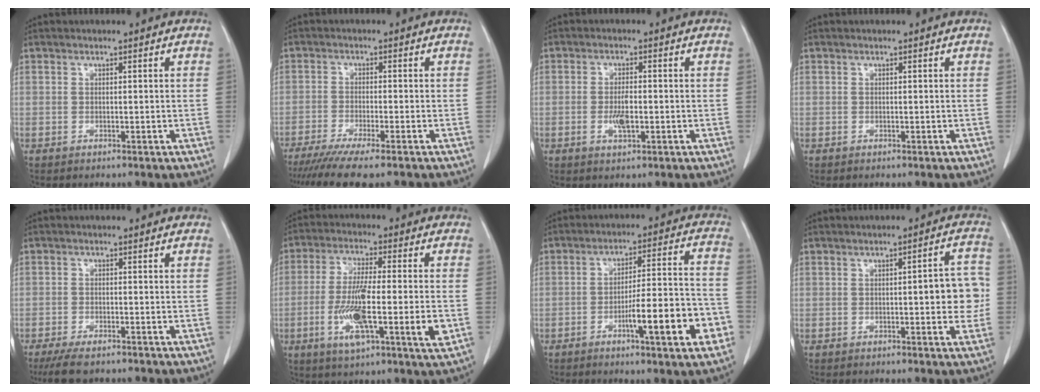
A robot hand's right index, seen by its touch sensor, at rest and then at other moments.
{"total": 9.1, "force": [-7.4, 0.2, 5.4], "torque": [-0.078, -0.022, -0.117]}
{"total": 3.4, "force": [-0.8, 1.0, 3.2], "torque": [-0.064, -0.002, -0.011]}
{"total": 0.0}
{"total": 5.2, "force": [-4.2, 1.2, 2.8], "torque": [-0.049, -0.011, -0.069]}
{"total": 13.5, "force": [-3.3, 1.4, 13.0], "torque": [-0.236, -0.013, -0.060]}
{"total": 13.1, "force": [-5.1, 1.6, 11.9], "torque": [-0.174, 0.012, -0.073]}
{"total": 5.8, "force": [-0.4, 1.7, 5.5], "torque": [-0.060, 0.012, -0.008]}